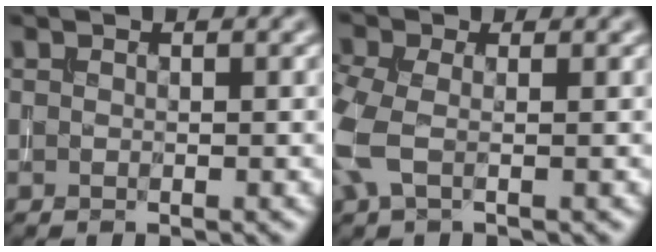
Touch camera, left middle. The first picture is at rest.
{"total": 3.9, "force": [-0.7, 2.3, 3.1], "torque": [-0.096, 0.002, -0.024]}